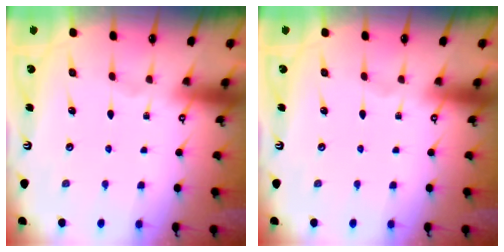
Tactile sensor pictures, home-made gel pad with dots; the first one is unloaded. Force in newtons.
{"total": 0.0}